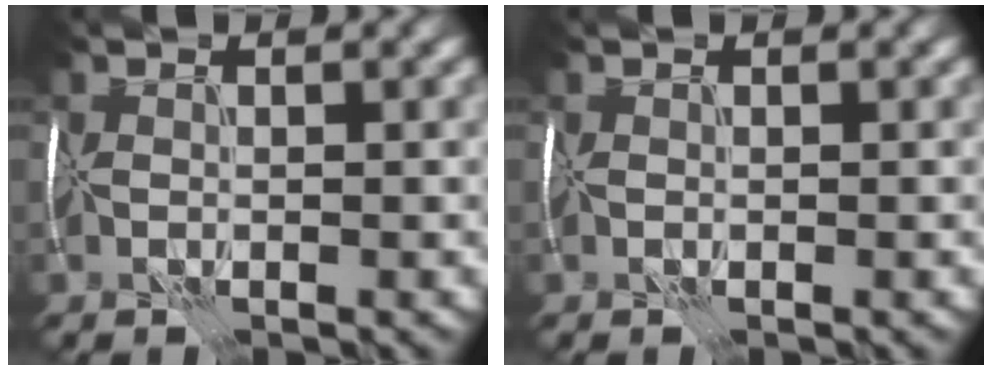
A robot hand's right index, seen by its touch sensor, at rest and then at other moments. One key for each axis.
{"total": 0.0}